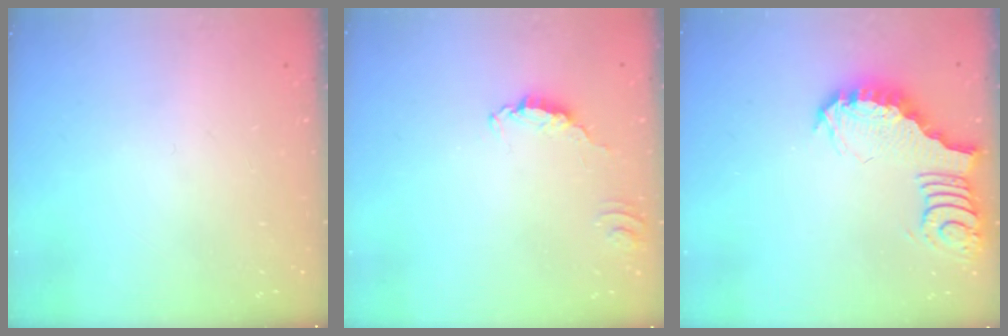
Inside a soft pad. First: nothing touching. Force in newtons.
{"total": 1.7, "press": 1.7, "slide": 0.2}
{"total": 3.9, "press": 3.9, "slide": 0.6}